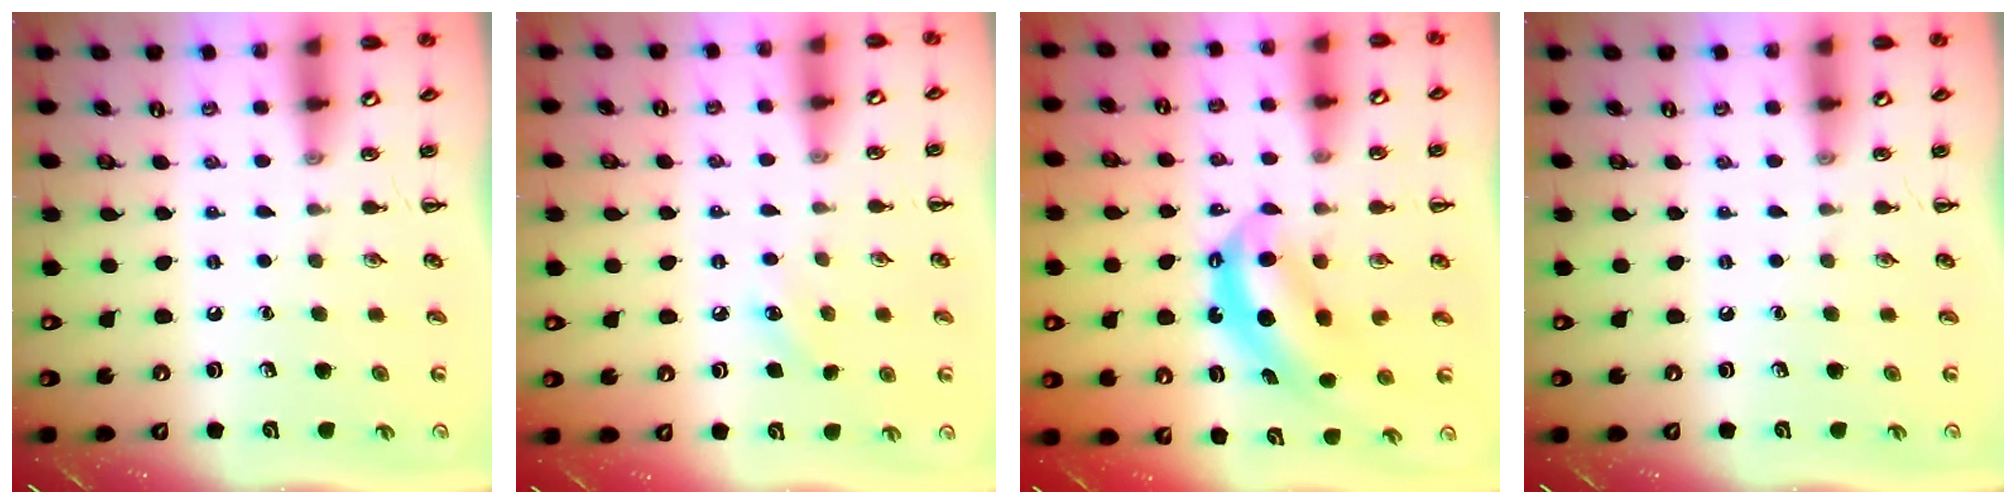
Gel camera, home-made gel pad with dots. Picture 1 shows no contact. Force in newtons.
{"total": 6.2, "press": 6.0, "slide": 1.8}
{"total": 6.4, "press": 6.3, "slide": 1.0}
{"total": 0.0}